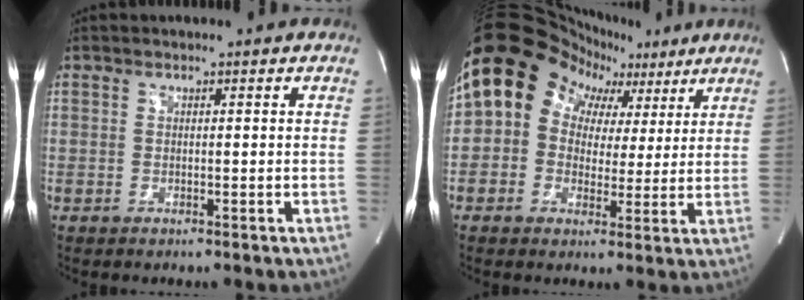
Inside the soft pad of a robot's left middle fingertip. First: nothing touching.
{"total": 12.0, "force": [4.0, 10.2, 4.8], "torque": [-0.072, 0.068, 0.069]}